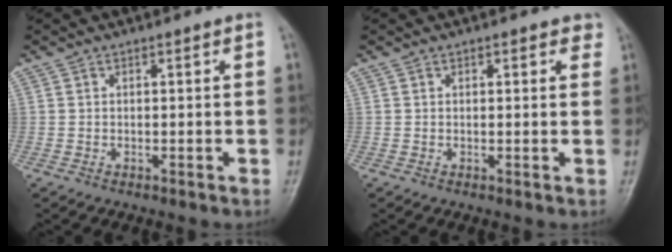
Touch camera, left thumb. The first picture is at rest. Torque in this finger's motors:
{"motor_torque": [-0.07, -0.05, -0.18, -0.09, 0.05]}